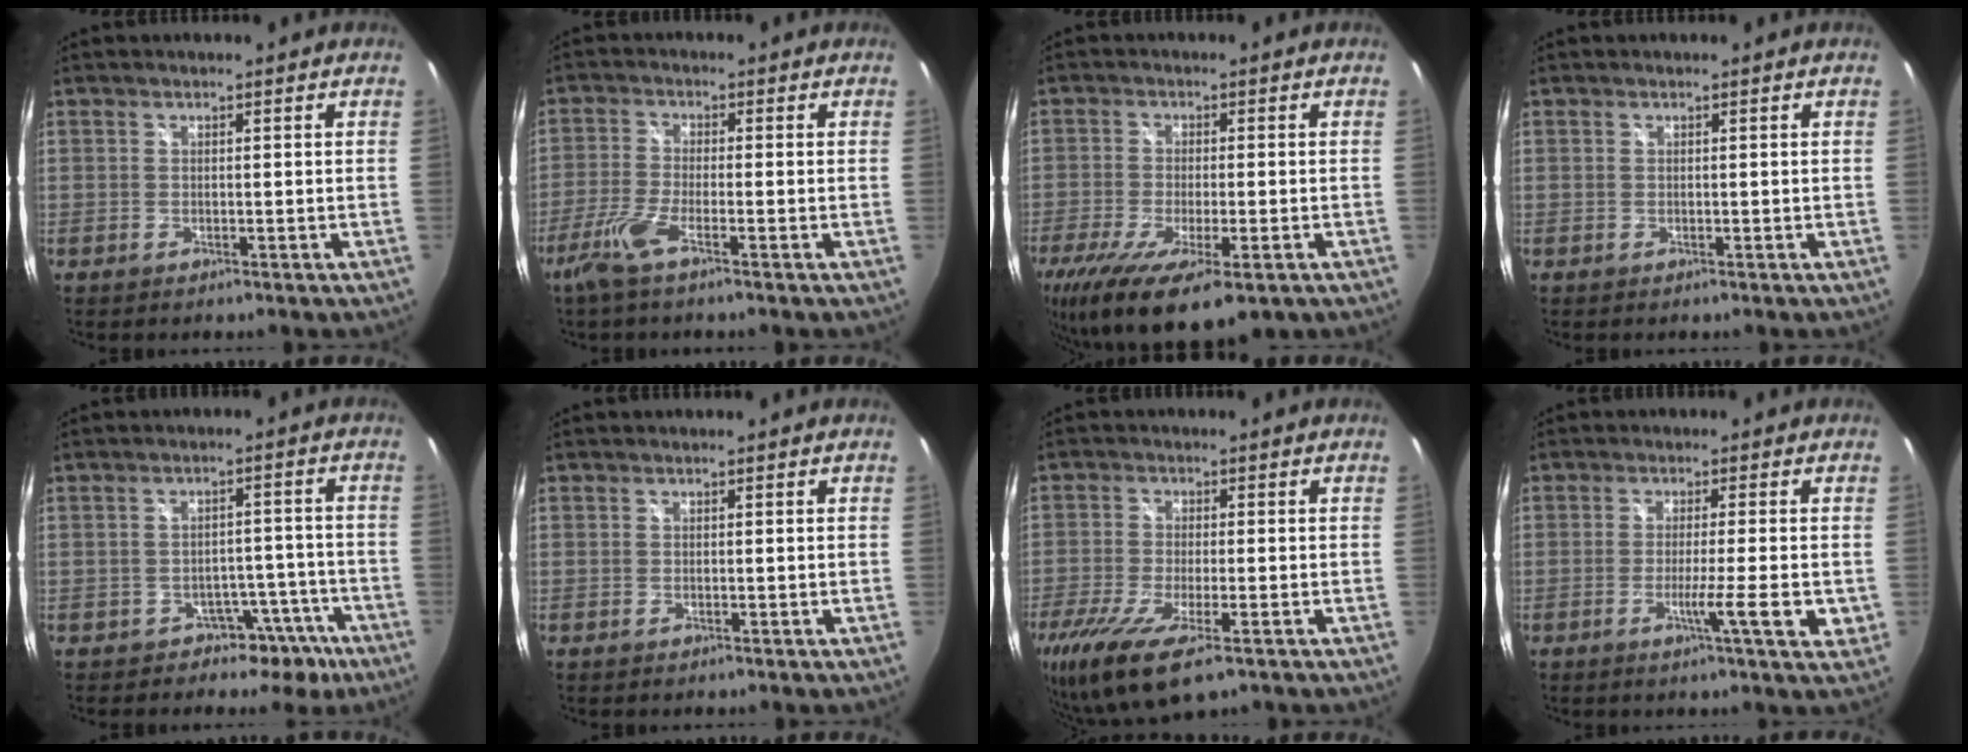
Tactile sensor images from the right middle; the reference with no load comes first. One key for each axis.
{"total": 5.7, "fx": -3.7, "fy": 0.3, "fz": 4.4, "tx": -0.110, "ty": -0.010, "tz": -0.074}
{"total": 16.8, "fx": -9.6, "fy": 5.3, "fz": 12.7, "tx": -0.255, "ty": -0.067, "tz": -0.148}
{"total": 0.0}
{"total": 5.9, "fx": -3.9, "fy": 4.2, "fz": 1.4, "tx": -0.013, "ty": 0.038, "tz": -0.037}
{"total": 0.0}
{"total": 14.1, "fx": -8.0, "fy": 4.1, "fz": 10.9, "tx": -0.234, "ty": -0.060, "tz": -0.140}
{"total": 6.2, "fx": -1.5, "fy": -0.5, "fz": 6.0, "tx": -0.092, "ty": -0.012, "tz": -0.026}